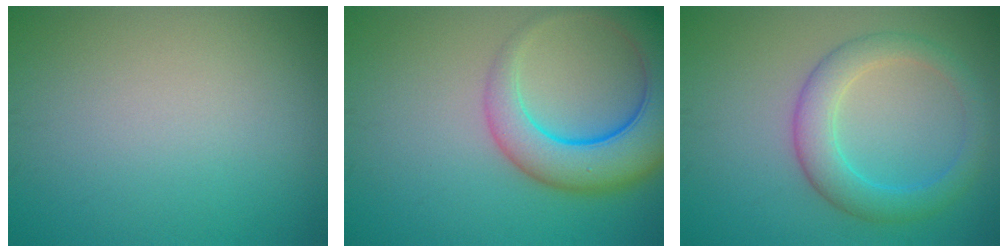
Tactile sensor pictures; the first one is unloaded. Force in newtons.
{"total": 8.4, "press": 8.4, "slide": 0.5}
{"total": 4.3, "press": 4.3, "slide": 0.1}